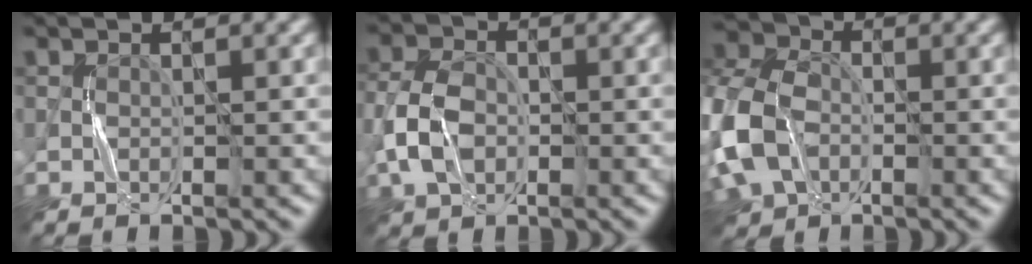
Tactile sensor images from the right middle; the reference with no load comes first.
{"total": 4.8, "force": [-1.1, 3.5, 3.0], "torque": [-0.071, 0.004, -0.026]}
{"total": 9.8, "force": [-2.4, 7.2, 6.2], "torque": [-0.170, -0.016, -0.059]}